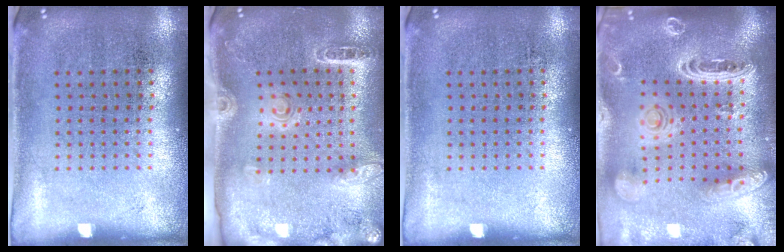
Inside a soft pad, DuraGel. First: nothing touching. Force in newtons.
{"total": 1.8, "press": 1.8, "slide": 0.2}
{"total": 0.0}
{"total": 3.7, "press": 2.9, "slide": 2.2}